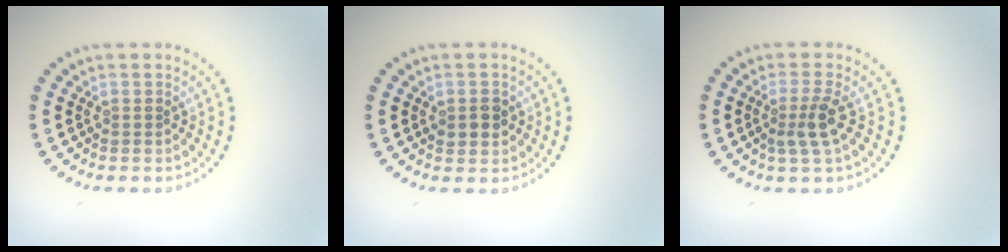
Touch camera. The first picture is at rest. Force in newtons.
{"total": 1.7, "press": 1.7, "slide": 0.2}
{"total": 2.3, "press": 1.8, "slide": 1.5}